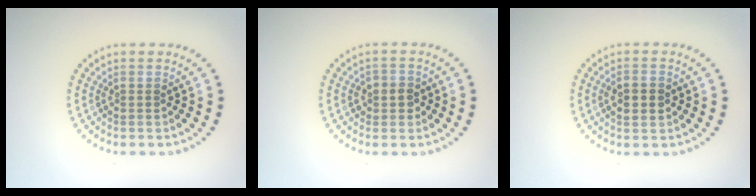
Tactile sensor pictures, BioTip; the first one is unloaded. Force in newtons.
{"total": 1.9, "press": 1.8, "slide": 0.6}
{"total": 2.4, "press": 2.4, "slide": 0.0}